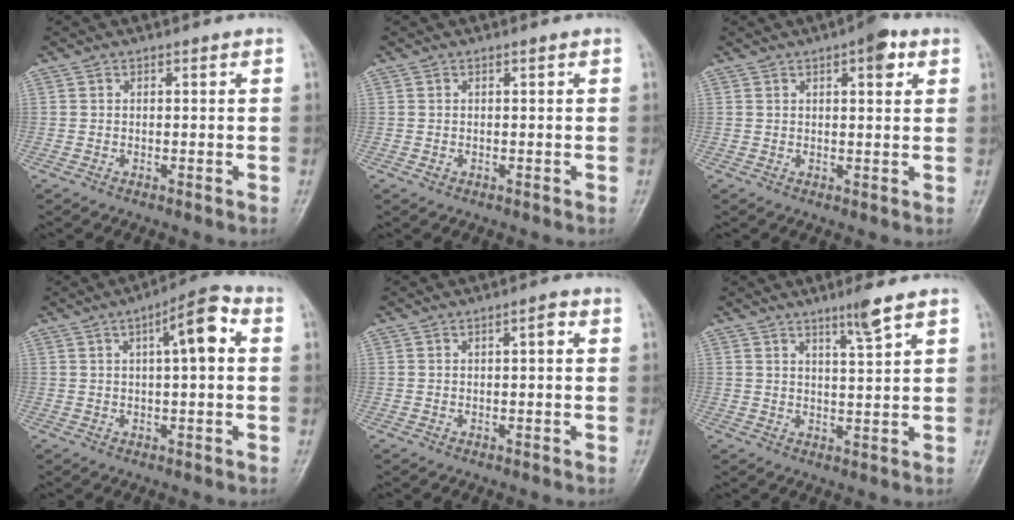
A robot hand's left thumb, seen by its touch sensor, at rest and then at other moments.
{"total": 0.5, "force": [0.1, 0.4, 0.3], "torque": [-0.002, 0.002, 0.004]}
{"total": 4.8, "force": [2.4, 1.8, 3.8], "torque": [-0.039, -0.004, 0.026]}
{"total": 8.4, "force": [1.9, 2.4, 7.8], "torque": [-0.111, 0.022, 0.021]}
{"total": 1.9, "force": [0.4, 0.5, 1.7], "torque": [-0.029, 0.003, 0.005]}
{"total": 4.2, "force": [2.9, -0.2, 3.1], "torque": [-0.053, -0.021, 0.053]}